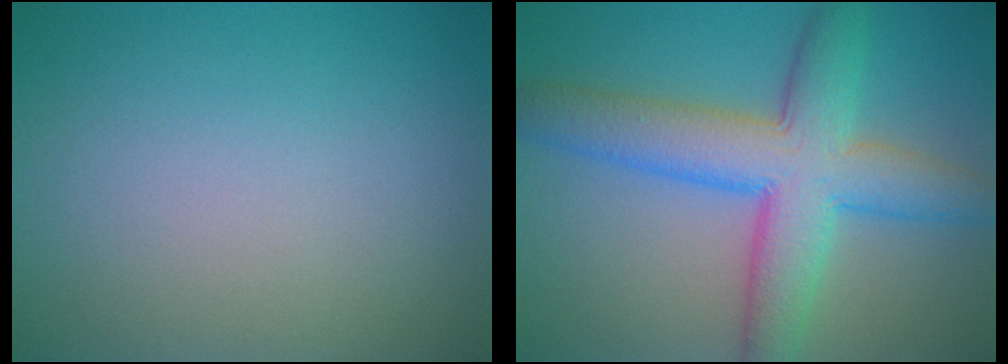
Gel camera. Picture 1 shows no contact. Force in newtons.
{"total": 8.2, "press": 8.2, "slide": 0.2}